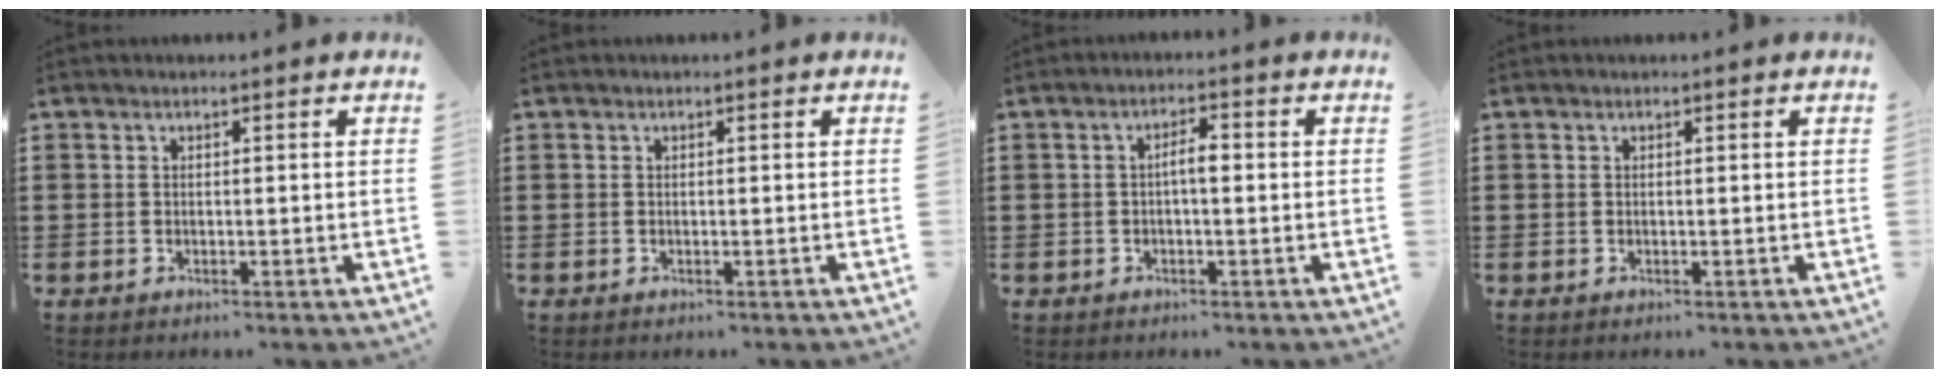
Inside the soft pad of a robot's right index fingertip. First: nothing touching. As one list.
[{"total": 0.0}, {"total": 2.6, "force": [-0.2, 0.7, 2.5], "torque": [-0.046, 0.004, -0.006]}, {"total": 0.0}]